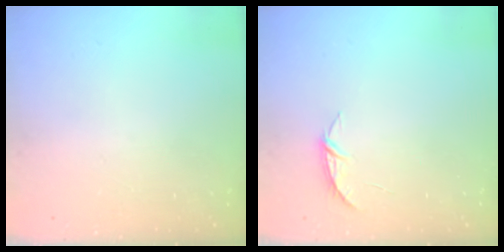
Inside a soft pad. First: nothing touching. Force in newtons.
{"total": 4.2, "press": 4.2, "slide": 0.5}